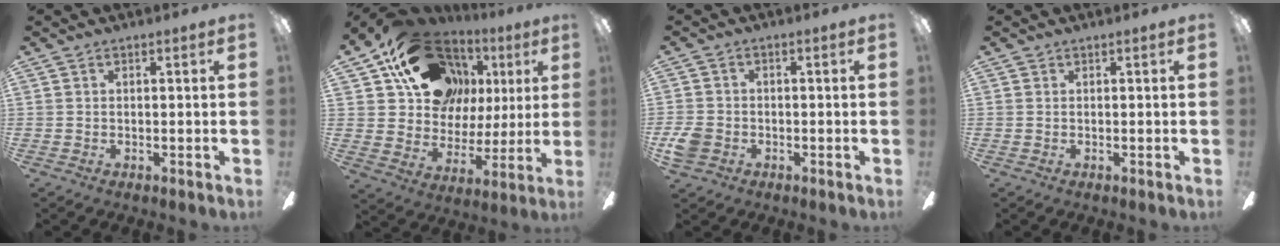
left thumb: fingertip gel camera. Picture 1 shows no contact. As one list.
[{"total": 19.9, "force": [11.6, 13.9, 8.2], "torque": [-0.148, -0.060, 0.231]}, {"total": 5.0, "force": [-2.3, 3.9, 2.3], "torque": [-0.054, 0.012, -0.043]}, {"total": 0.0}]